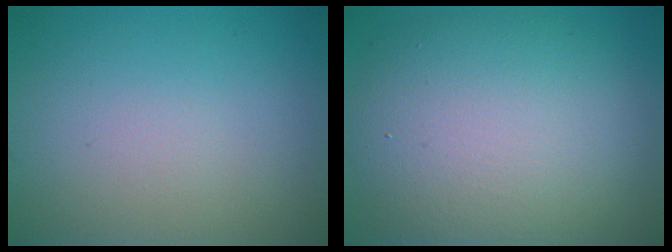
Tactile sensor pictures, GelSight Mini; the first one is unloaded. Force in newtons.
{"total": 10.4, "press": 10.4, "slide": 0.8}